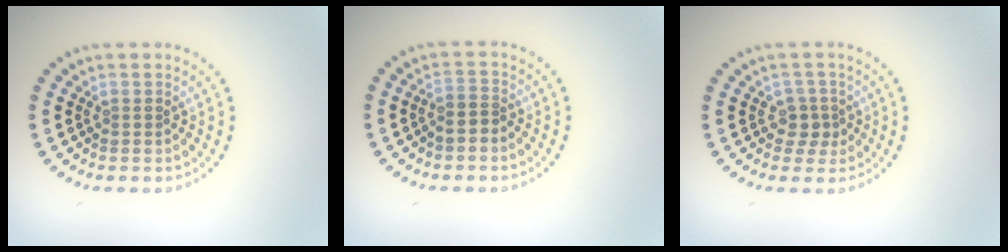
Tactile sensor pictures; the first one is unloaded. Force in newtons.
{"total": 1.5, "press": 1.3, "slide": 0.7}
{"total": 1.9, "press": 1.6, "slide": 1.1}